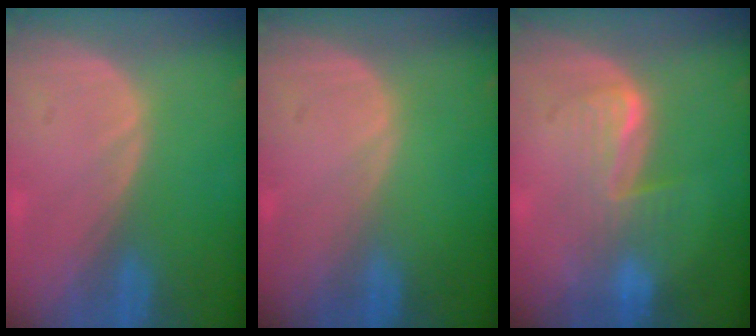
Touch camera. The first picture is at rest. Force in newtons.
{"total": 0.0}
{"total": 4.5, "press": 4.5, "slide": 0.5}